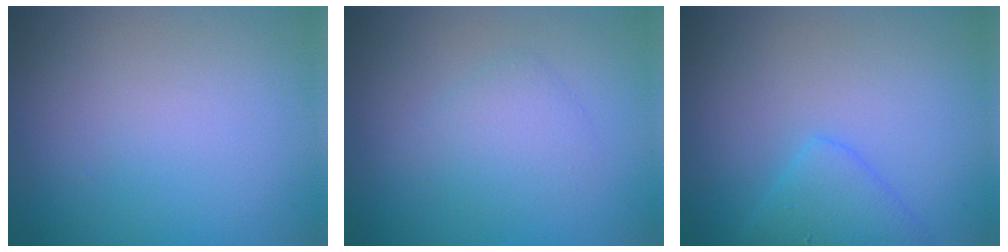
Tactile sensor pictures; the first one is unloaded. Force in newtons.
{"total": 2.2, "press": 2.2, "slide": 0.0}
{"total": 2.8, "press": 2.8, "slide": 0.2}